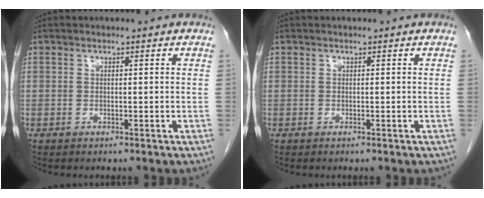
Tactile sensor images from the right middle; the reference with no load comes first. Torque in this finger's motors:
{"motor_torque": [0.02, -0.02, 0.00, -0.01]}